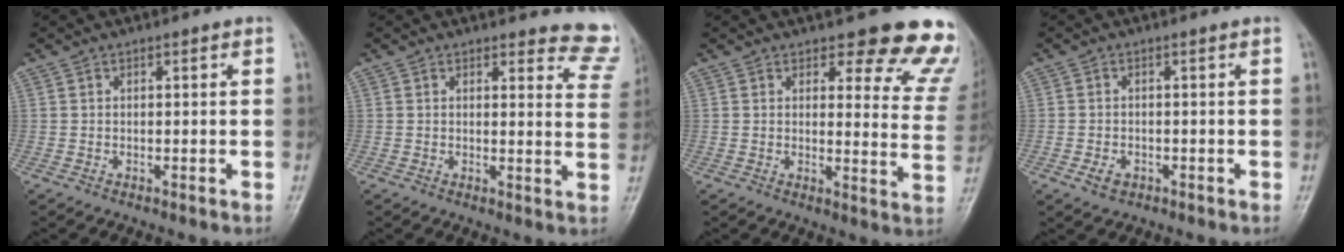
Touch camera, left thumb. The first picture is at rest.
{"total": 9.0, "force": [8.6, 2.3, 1.0], "torque": [0.039, -0.069, 0.060]}
{"total": 14.8, "force": [12.5, 4.4, 6.6], "torque": [-0.017, -0.090, 0.120]}
{"total": 2.4, "force": [-1.2, 1.6, 1.4], "torque": [-0.026, 0.004, -0.016]}